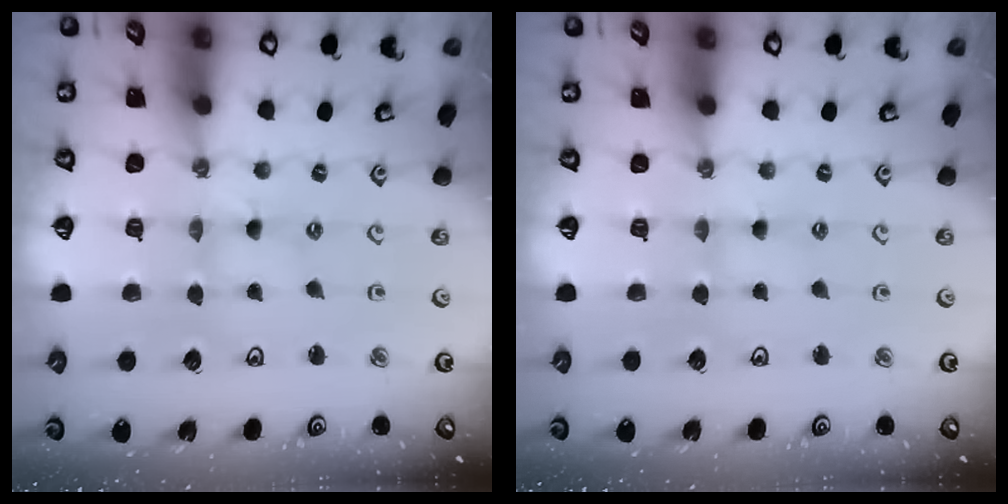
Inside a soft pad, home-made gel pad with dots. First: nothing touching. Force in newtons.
{"total": 2.1, "press": 2.1, "slide": 0.2}